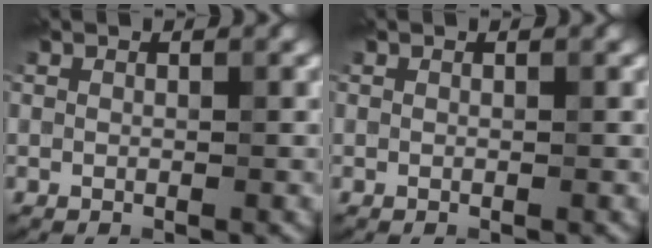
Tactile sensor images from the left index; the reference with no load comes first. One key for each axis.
{"total": 0.0}